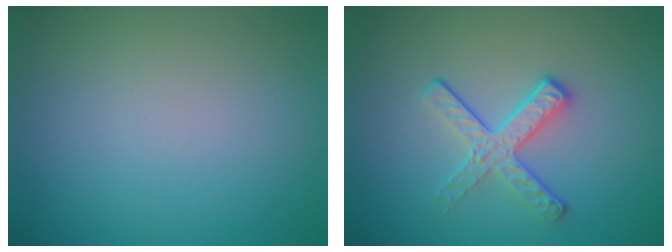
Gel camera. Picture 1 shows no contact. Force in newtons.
{"total": 3.1, "press": 2.4, "slide": 1.9}